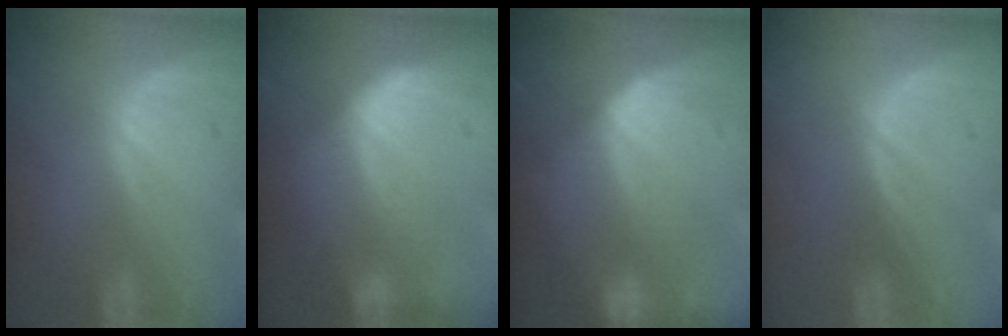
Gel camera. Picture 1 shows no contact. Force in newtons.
{"total": 6.5, "press": 5.9, "slide": 2.7}
{"total": 6.9, "press": 6.7, "slide": 1.4}
{"total": 0.0}